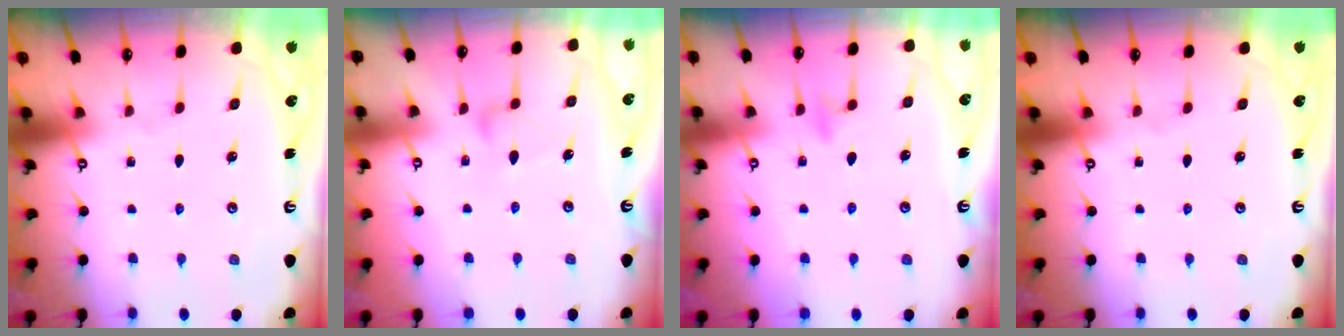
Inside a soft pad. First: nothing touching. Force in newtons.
{"total": 6.6, "press": 6.6, "slide": 0.3}
{"total": 5.1, "press": 5.0, "slide": 0.7}
{"total": 0.0}